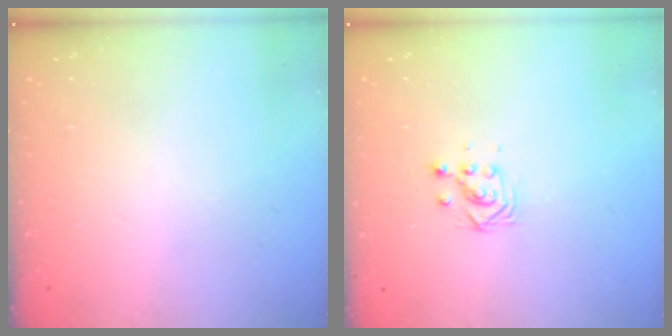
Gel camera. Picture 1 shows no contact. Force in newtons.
{"total": 3.2, "press": 3.2, "slide": 0.2}